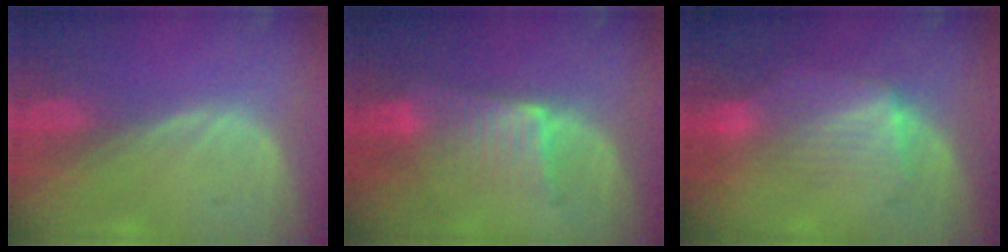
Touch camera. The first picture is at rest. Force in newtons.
{"total": 6.4, "press": 5.7, "slide": 3.0}
{"total": 7.0, "press": 6.6, "slide": 2.3}